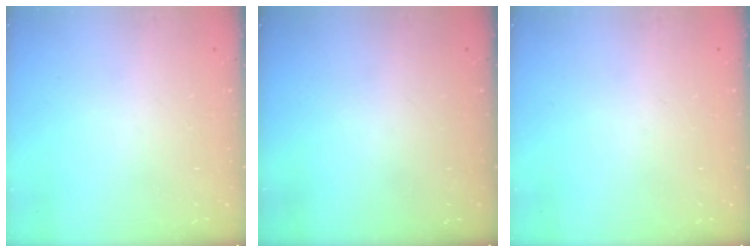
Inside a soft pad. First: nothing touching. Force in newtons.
{"total": 0.0}
{"total": 0.0}